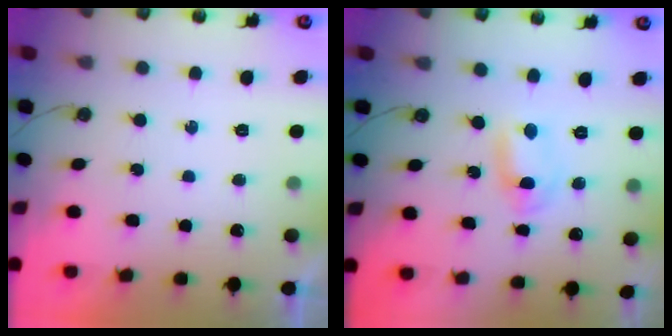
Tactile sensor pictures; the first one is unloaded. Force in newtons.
{"total": 2.1, "press": 1.7, "slide": 1.2}